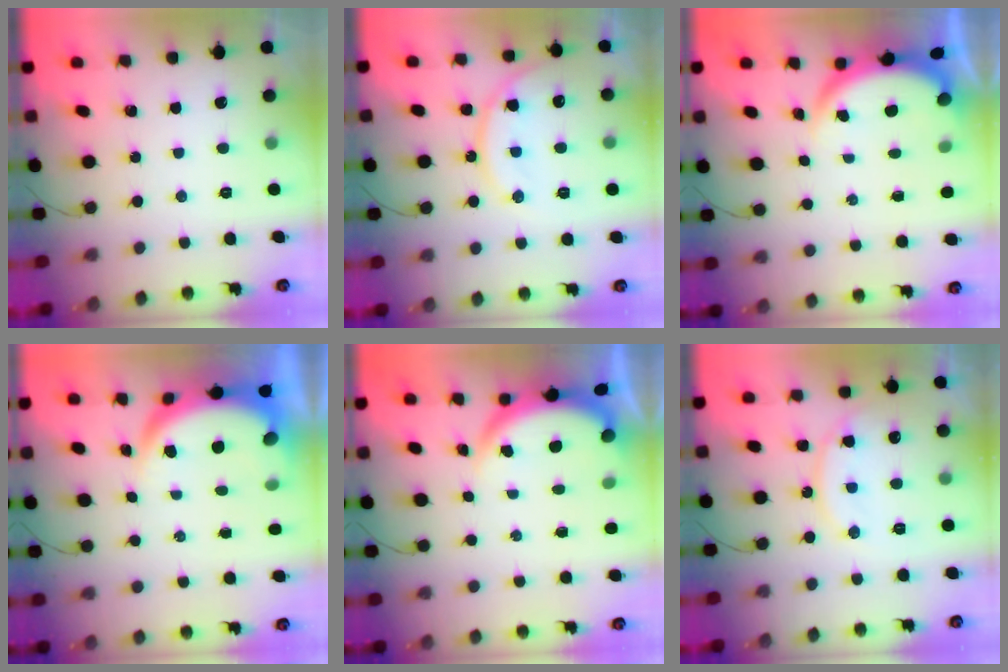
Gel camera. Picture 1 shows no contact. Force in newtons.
{"total": 12.9, "press": 12.9, "slide": 1.1}
{"total": 3.7, "press": 3.7, "slide": 0.1}
{"total": 6.3, "press": 6.3, "slide": 0.9}
{"total": 3.7, "press": 3.7, "slide": 0.2}
{"total": 13.5, "press": 13.5, "slide": 1.2}